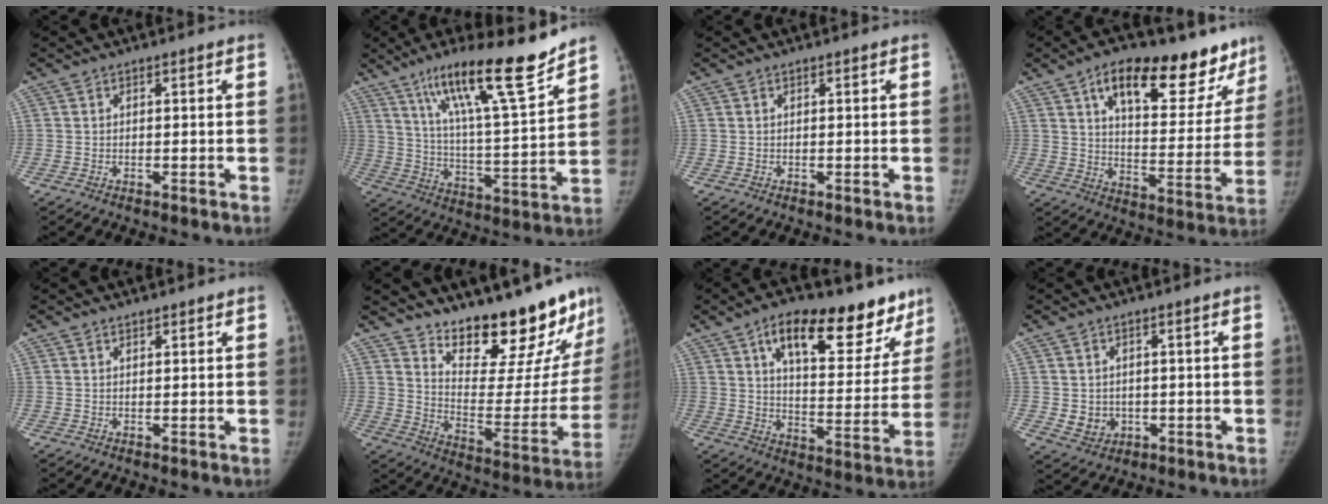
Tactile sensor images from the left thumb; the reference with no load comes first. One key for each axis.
{"total": 19.5, "fx": 14.2, "fy": 2.5, "fz": 13.2, "tx": -0.193, "ty": -0.075, "tz": 0.238}
{"total": 0.0}
{"total": 24.3, "fx": 15.5, "fy": 10.5, "fz": 15.6, "tx": -0.167, "ty": -0.047, "tz": 0.228}
{"total": 0.8, "fx": 0.7, "fy": 0.3, "fz": 0.1, "tx": 0.006, "ty": -0.006, "tz": 0.011}
{"total": 23.4, "fx": 18.8, "fy": 6.7, "fz": 12.1, "tx": -0.132, "ty": -0.137, "tz": 0.270}
{"total": 23.1, "fx": 14.3, "fy": 10.2, "fz": 15.0, "tx": -0.159, "ty": -0.043, "tz": 0.211}
{"total": 4.3, "fx": -0.4, "fy": 3.9, "fz": 1.8, "tx": -0.013, "ty": -0.001, "tz": 0.009}